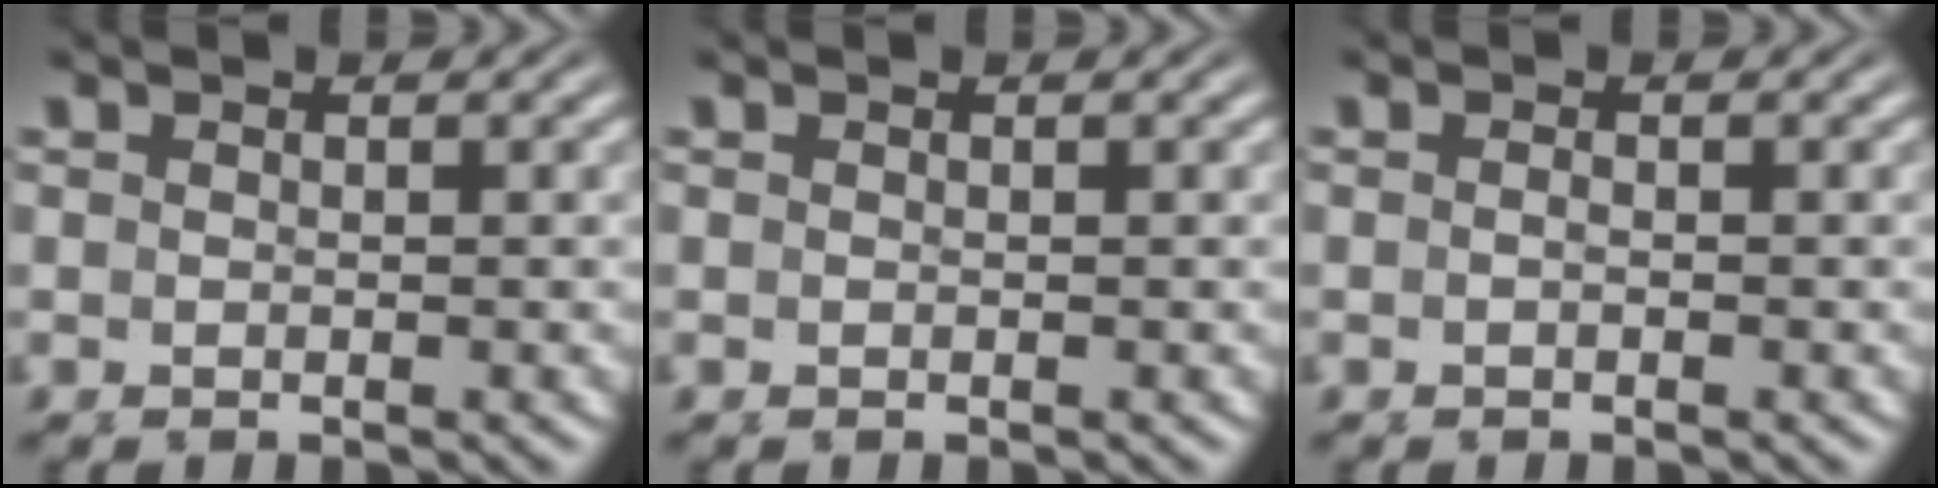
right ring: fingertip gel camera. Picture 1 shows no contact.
{"total": 0.0}
{"total": 0.7, "force": [-0.3, 0.3, 0.5], "torque": [-0.011, 0.003, -0.009]}